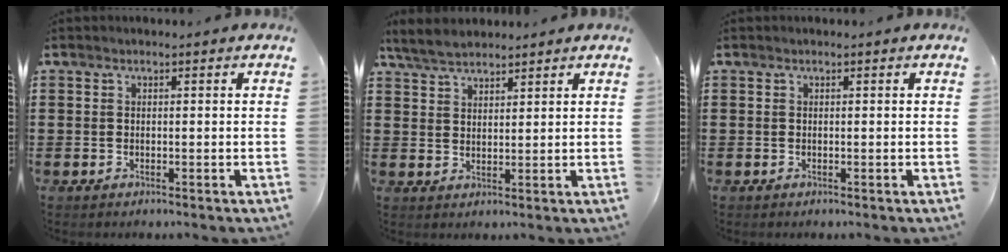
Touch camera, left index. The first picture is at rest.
{"total": 4.2, "force": [3.8, 1.3, 1.2], "torque": [-0.037, -0.003, 0.071]}
{"total": 0.0}